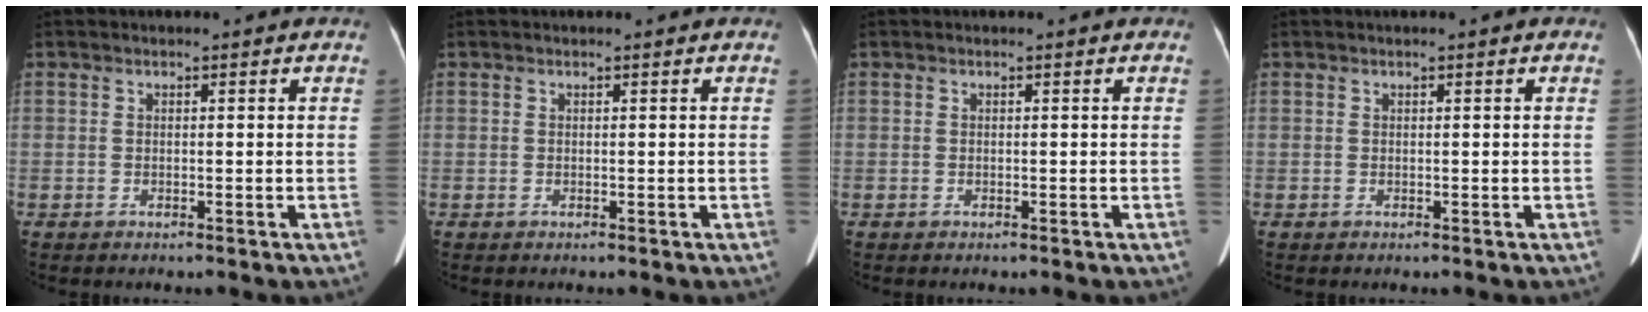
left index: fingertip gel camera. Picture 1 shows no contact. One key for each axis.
{"total": 0.0}
{"total": 0.0}
{"total": 0.0}